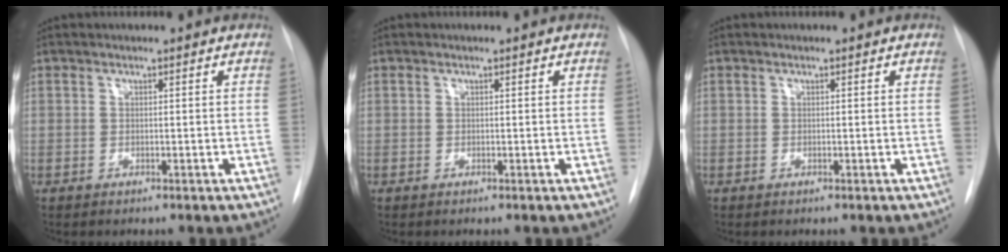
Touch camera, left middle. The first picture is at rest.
{"total": 0.0}
{"total": 0.0}